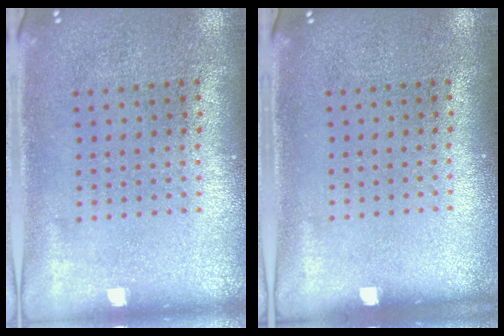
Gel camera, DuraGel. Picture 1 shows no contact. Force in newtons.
{"total": 0.0}